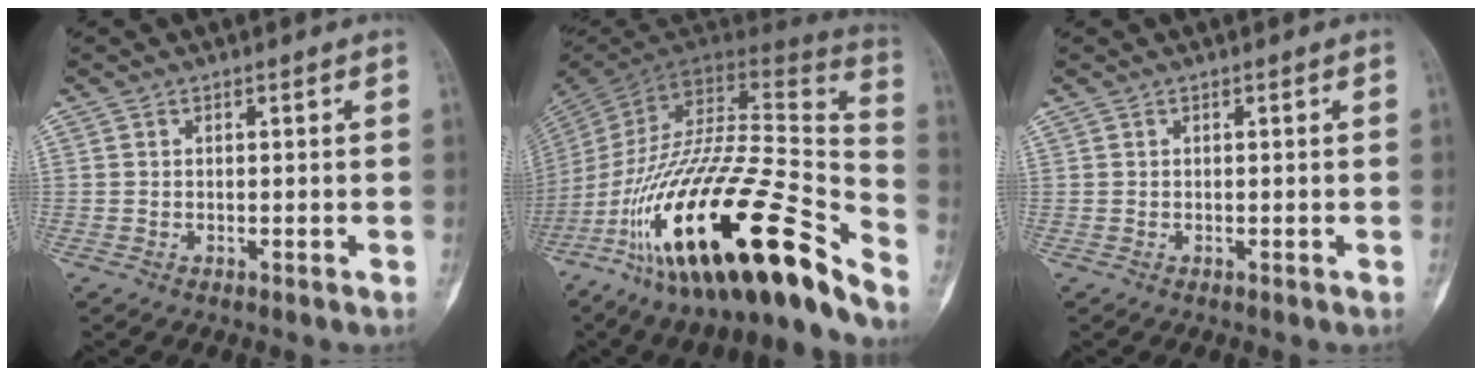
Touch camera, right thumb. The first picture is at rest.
{"total": 33.9, "force": [-20.7, 8.8, 25.3], "torque": [-0.388, 0.068, -0.346]}
{"total": 0.0}